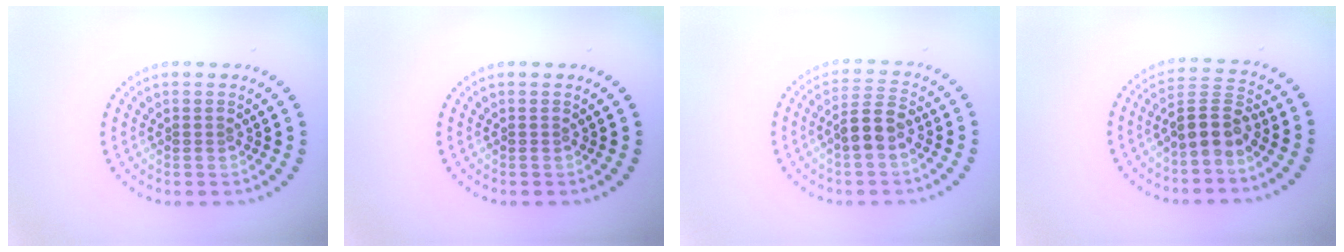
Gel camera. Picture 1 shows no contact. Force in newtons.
{"total": 0.0}
{"total": 3.5, "press": 3.3, "slide": 1.0}
{"total": 3.7, "press": 3.3, "slide": 1.8}